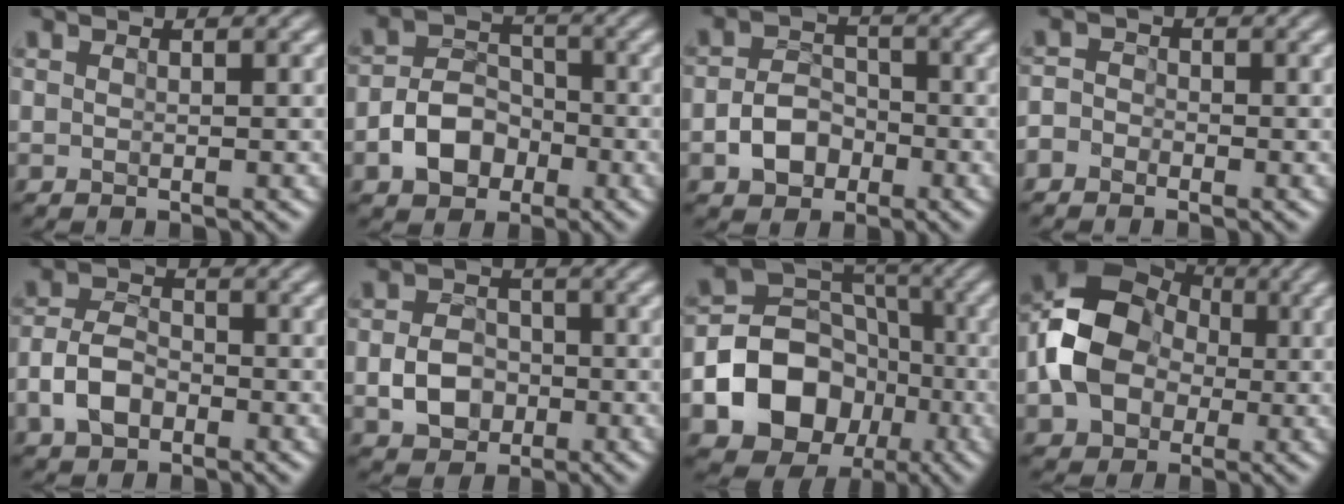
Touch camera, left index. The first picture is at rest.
{"total": 4.5, "force": [-2.0, 3.2, 2.5], "torque": [-0.041, 0.004, -0.035]}
{"total": 3.5, "force": [-1.6, 2.5, 1.9], "torque": [-0.032, 0.006, -0.024]}
{"total": 2.4, "force": [-1.7, 1.7, 0.5], "torque": [0.007, 0.008, -0.040]}
{"total": 3.9, "force": [-1.9, 2.4, 2.4], "torque": [-0.052, 0.007, -0.037]}
{"total": 3.7, "force": [-1.2, 2.8, 2.1], "torque": [-0.037, 0.004, -0.019]}
{"total": 13.6, "force": [-4.5, 11.3, 6.2], "torque": [-0.111, -0.025, -0.092]}
{"total": 9.5, "force": [-1.1, 7.4, 5.8], "torque": [-0.110, -0.001, -0.030]}